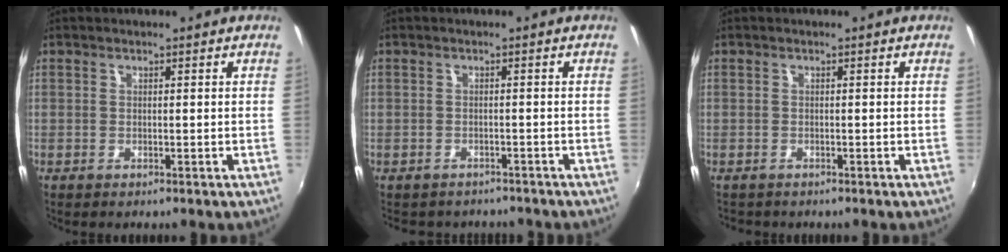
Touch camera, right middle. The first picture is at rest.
{"total": 3.9, "force": [-3.1, 2.3, 0.5], "torque": [-0.013, 0.002, -0.043]}
{"total": 1.4, "force": [-1.1, 0.9, 0.0], "torque": [-0.004, 0.002, -0.017]}